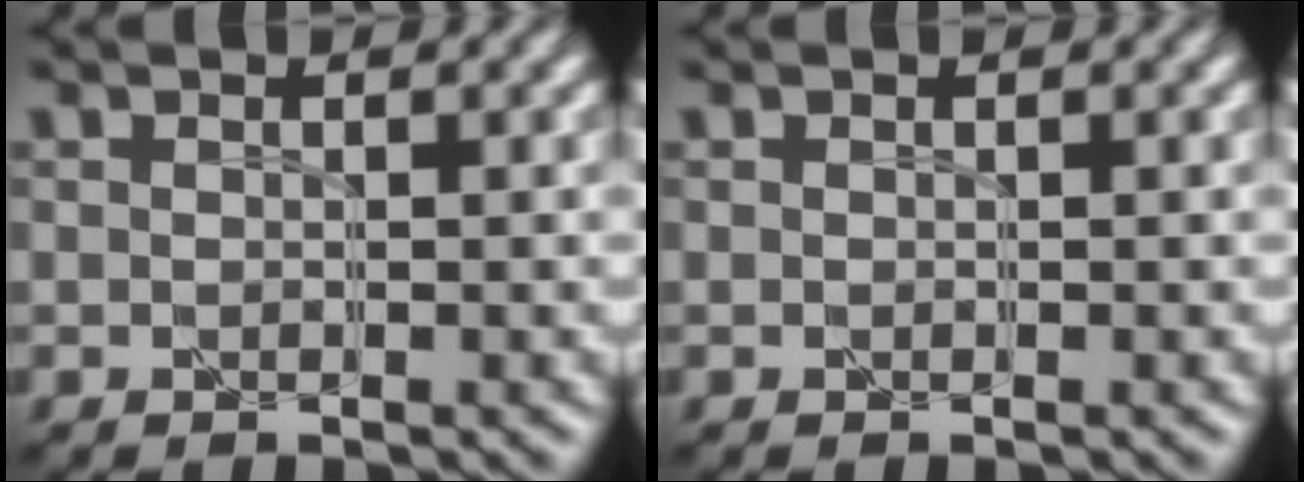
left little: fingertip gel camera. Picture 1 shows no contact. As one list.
[{"total": 0.0}]